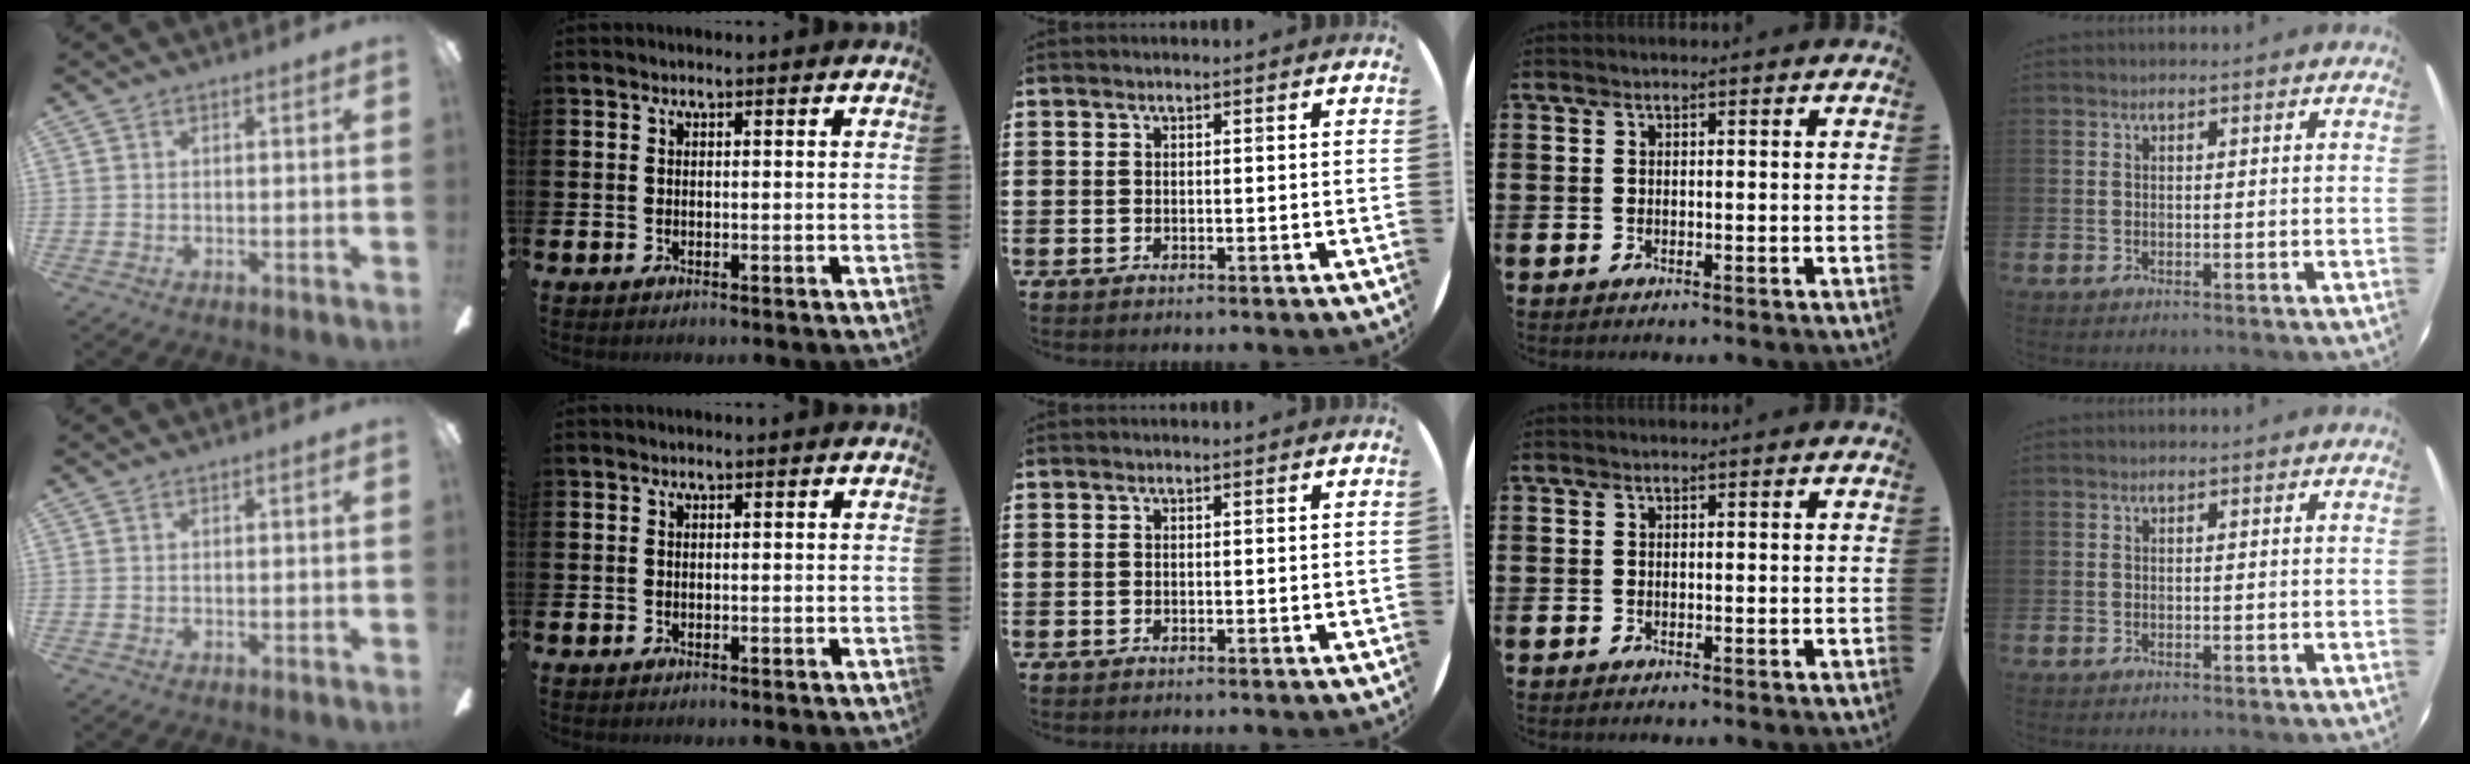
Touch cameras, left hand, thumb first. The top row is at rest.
{}